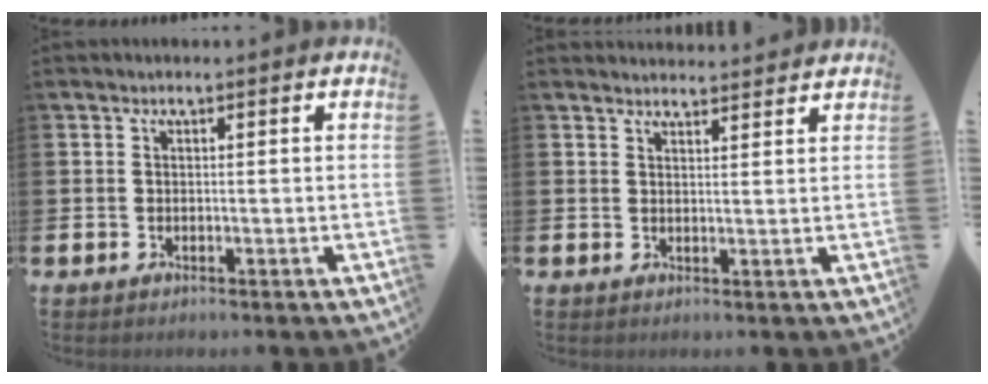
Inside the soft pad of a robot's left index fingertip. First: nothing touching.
{"total": 2.6, "force": [2.6, 0.2, -0.1], "torque": [0.001, -0.016, 0.047]}